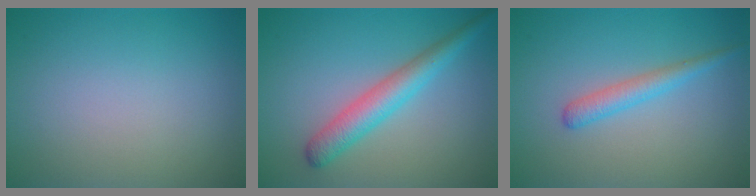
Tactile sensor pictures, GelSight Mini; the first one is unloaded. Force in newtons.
{"total": 3.9, "press": 3.9, "slide": 0.1}
{"total": 2.1, "press": 2.1, "slide": 0.1}